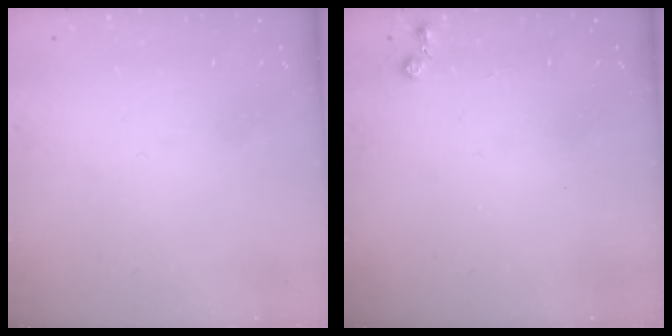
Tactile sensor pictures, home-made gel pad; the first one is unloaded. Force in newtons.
{"total": 4.0, "press": 4.0, "slide": 0.7}